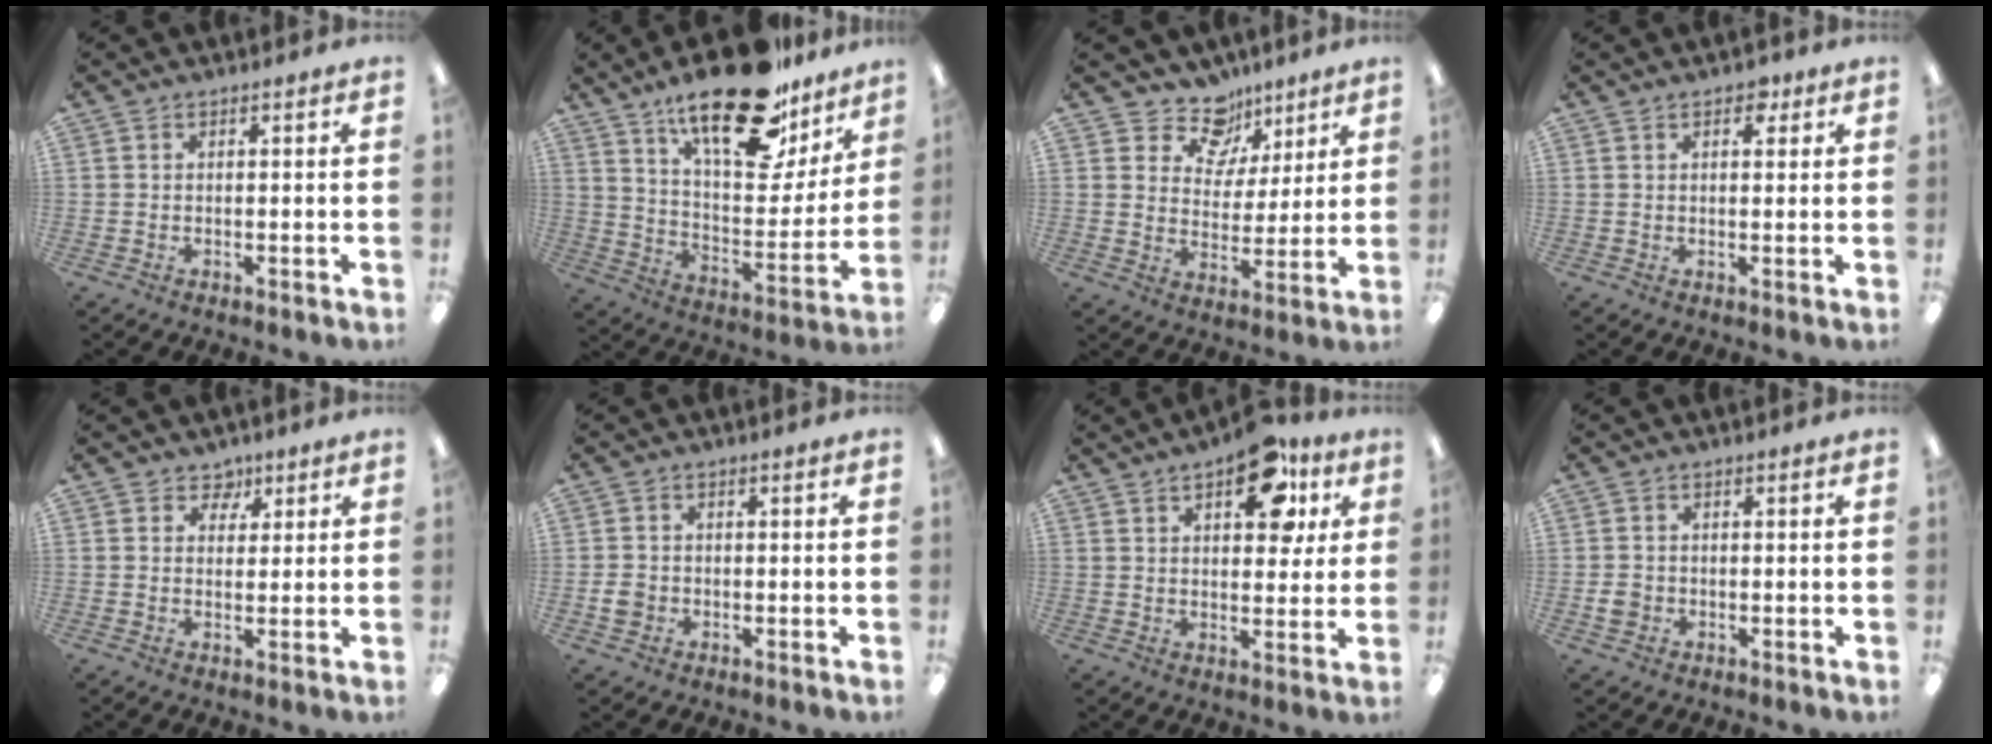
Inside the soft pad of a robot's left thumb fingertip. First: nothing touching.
{"total": 25.4, "force": [18.1, 10.0, 14.7], "torque": [-0.218, -0.115, 0.304]}
{"total": 11.0, "force": [8.0, 7.2, 2.3], "torque": [-0.044, -0.057, 0.150]}
{"total": 3.0, "force": [1.7, 1.9, 1.5], "torque": [-0.003, -0.008, 0.024]}
{"total": 4.0, "force": [2.3, 3.3, 0.3], "torque": [0.006, -0.008, 0.039]}
{"total": 2.9, "force": [-0.9, 2.7, 0.9], "torque": [-0.013, 0.006, -0.014]}
{"total": 14.8, "force": [7.6, 7.9, 9.9], "torque": [-0.125, -0.020, 0.127]}
{"total": 2.6, "force": [-0.6, 2.4, 0.6], "torque": [-0.011, 0.005, -0.011]}